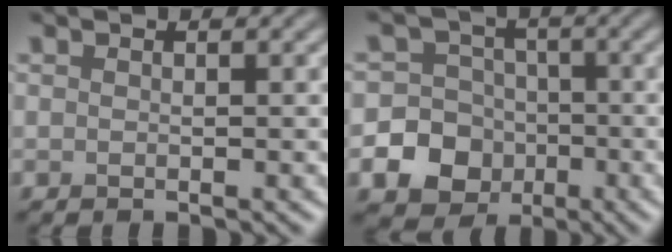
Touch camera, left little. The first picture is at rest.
{"total": 13.5, "force": [-4.5, 12.5, 2.7], "torque": [-0.076, -0.026, -0.095]}